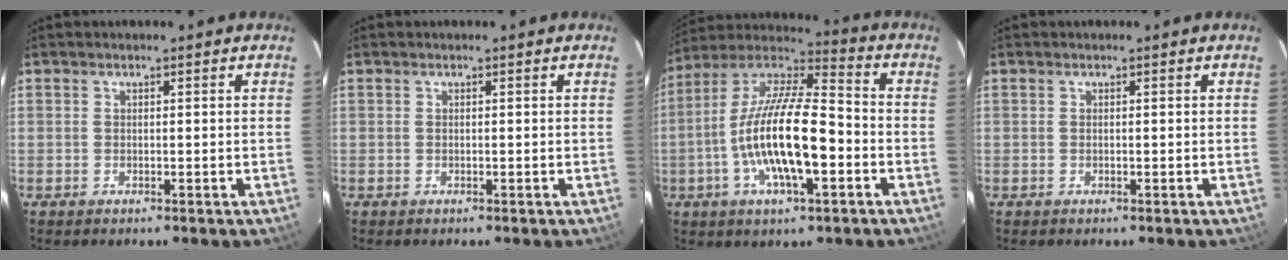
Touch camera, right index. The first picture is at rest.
{"total": 0.0}
{"total": 18.3, "force": [-4.6, 5.4, 16.8], "torque": [-0.318, -0.005, -0.090]}
{"total": 0.0}